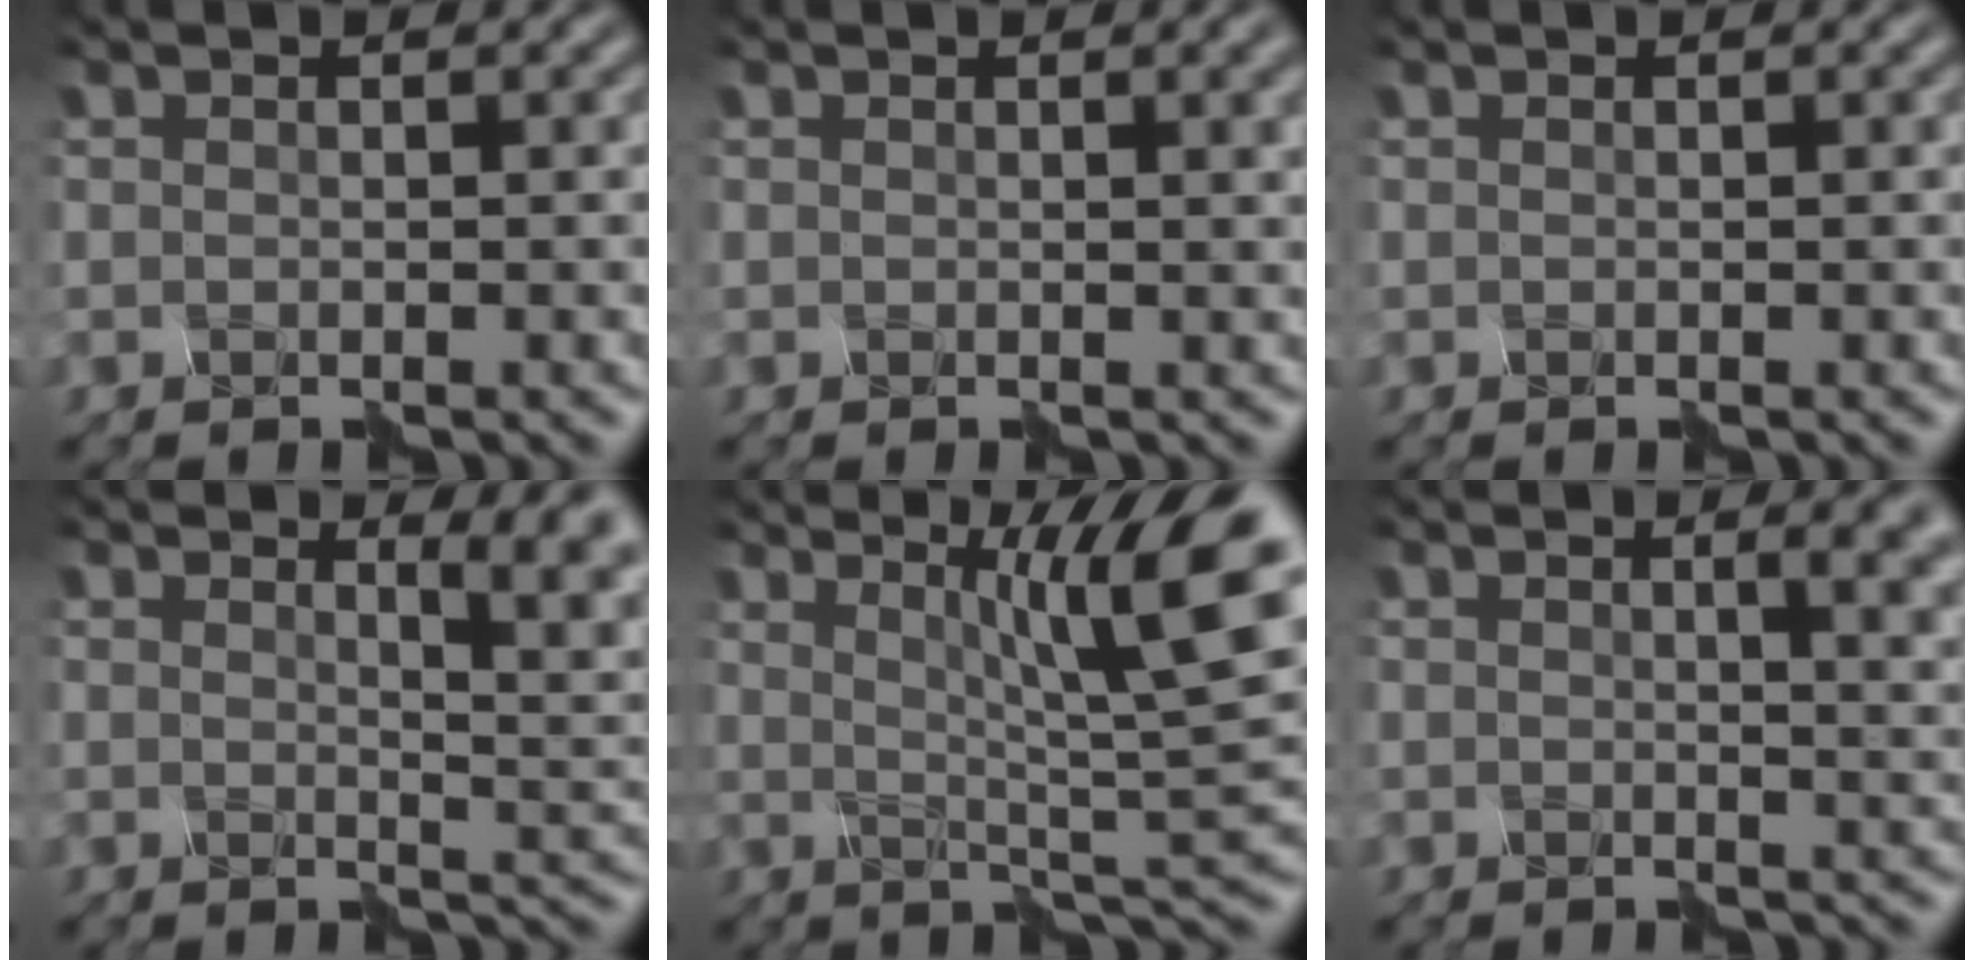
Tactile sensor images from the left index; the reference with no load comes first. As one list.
[{"total": 2.2, "force": [0.9, 0.8, 1.9], "torque": [-0.012, 0.011, 0.002]}, {"total": 0.0}, {"total": 5.5, "force": [2.3, 1.8, 4.6], "torque": [-0.019, 0.015, 0.032]}, {"total": 8.8, "force": [3.0, 1.1, 8.2], "torque": [-0.099, 0.017, 0.053]}, {"total": 5.2, "force": [1.7, 2.1, 4.4], "torque": [-0.019, 0.030, 0.010]}]